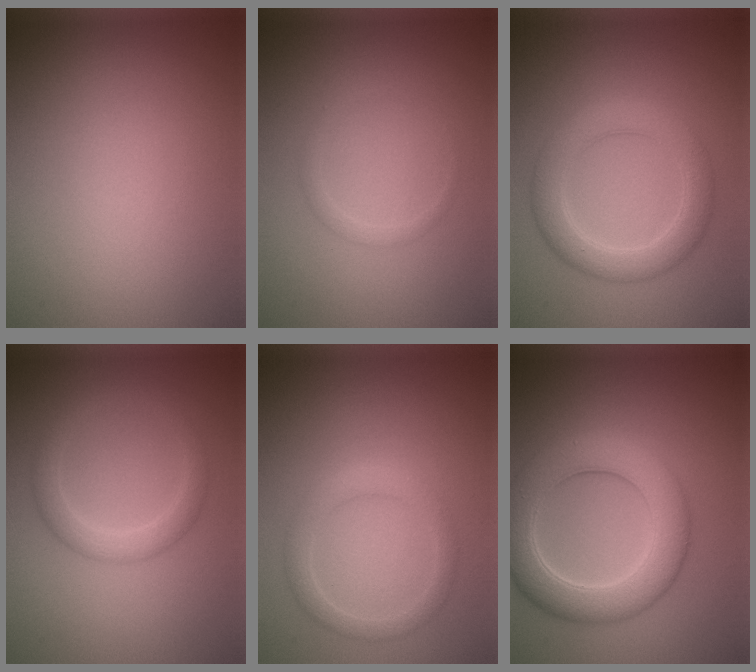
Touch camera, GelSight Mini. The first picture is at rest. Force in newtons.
{"total": 0.9, "press": 0.9, "slide": 0.0}
{"total": 4.4, "press": 4.4, "slide": 0.1}
{"total": 2.7, "press": 2.7, "slide": 0.1}
{"total": 2.3, "press": 2.3, "slide": 0.1}
{"total": 7.0, "press": 7.0, "slide": 0.3}